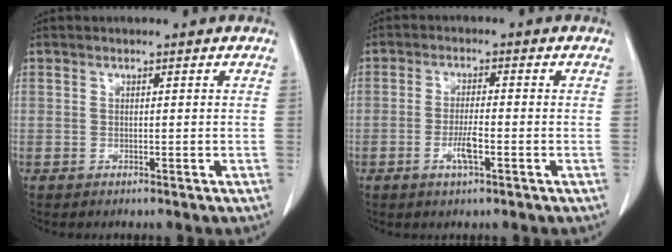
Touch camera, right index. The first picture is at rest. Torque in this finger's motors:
{"motor_torque": [0.12, 0.06, 0.08, 0.05]}